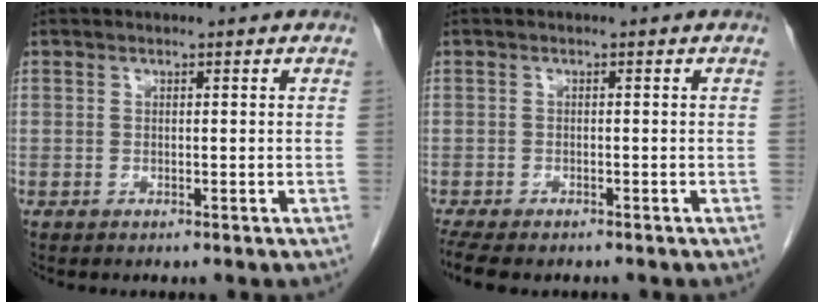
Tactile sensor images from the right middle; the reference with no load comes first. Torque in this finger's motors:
{"motor_torque": [0.67, -0.51, 0.05, 0.04]}